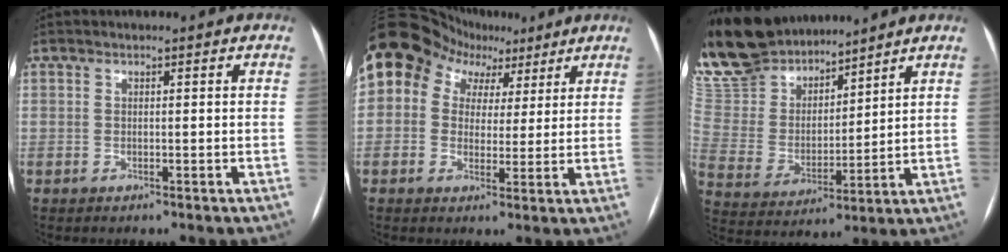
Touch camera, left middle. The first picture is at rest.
{"total": 9.6, "force": [4.9, 7.5, 3.4], "torque": [-0.053, 0.051, 0.084]}
{"total": 14.5, "force": [13.8, 2.5, 3.3], "torque": [-0.088, 0.000, 0.283]}